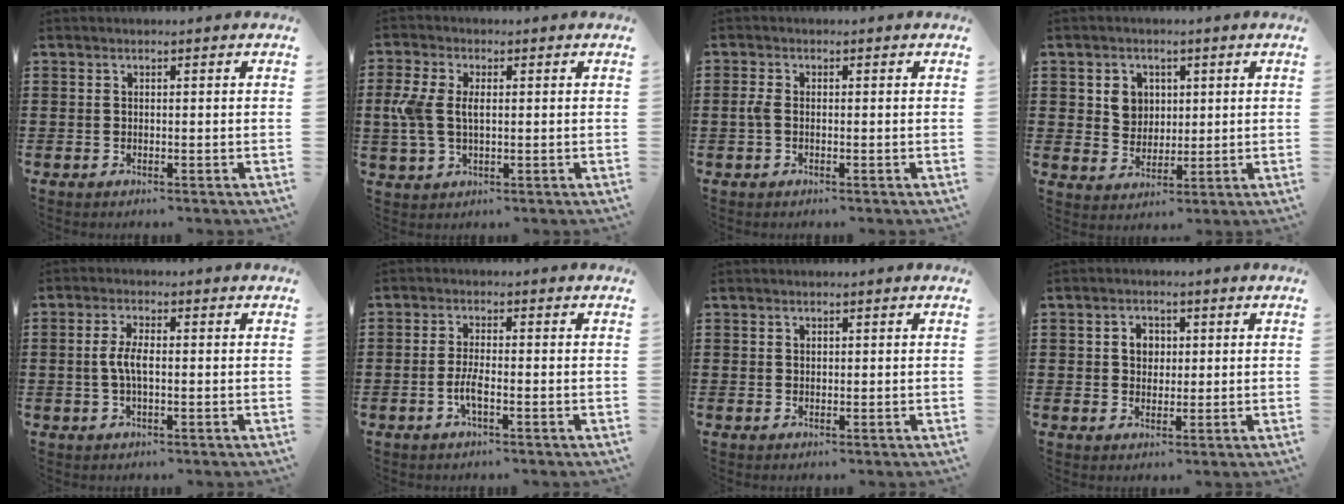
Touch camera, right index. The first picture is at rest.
{"total": 5.5, "force": [0.3, 3.1, 4.5], "torque": [-0.128, -0.003, -0.006]}
{"total": 1.8, "force": [-0.4, 0.8, 1.5], "torque": [-0.039, -0.003, -0.009]}
{"total": 4.6, "force": [1.4, 3.9, 1.9], "torque": [-0.045, 0.011, 0.022]}
{"total": 3.7, "force": [-0.3, 1.2, 3.5], "torque": [-0.079, -0.003, -0.010]}
{"total": 3.0, "force": [-1.2, 0.5, 2.7], "torque": [-0.061, -0.004, -0.026]}
{"total": 0.5, "force": [0.4, 0.3, 0.1], "torque": [-0.003, 0.001, 0.008]}
{"total": 3.0, "force": [0.6, 2.4, 1.7], "torque": [-0.042, 0.011, 0.008]}